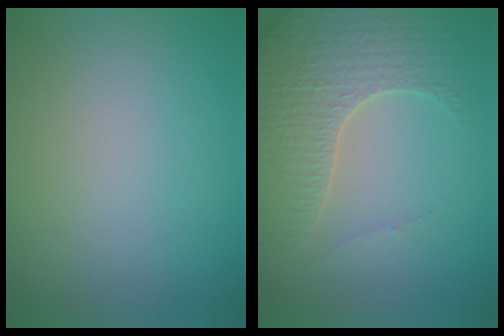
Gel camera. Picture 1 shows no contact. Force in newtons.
{"total": 4.0, "press": 3.9, "slide": 1.1}